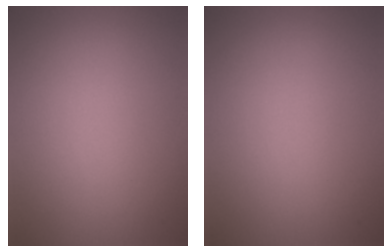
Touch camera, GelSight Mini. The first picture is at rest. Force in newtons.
{"total": 0.0}